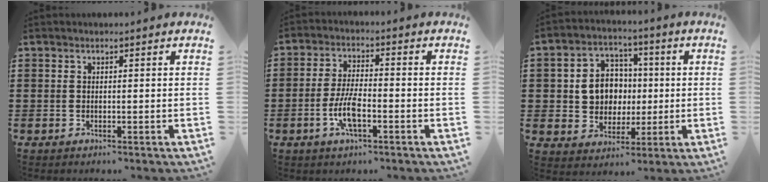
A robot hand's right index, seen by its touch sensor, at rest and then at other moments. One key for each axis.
{"total": 6.3, "fx": -2.3, "fy": 1.9, "fz": 5.6, "tx": -0.126, "ty": -0.009, "tz": -0.047}
{"total": 7.3, "fx": 0.3, "fy": 6.6, "fz": 2.9, "tx": -0.066, "ty": 0.015, "tz": 0.004}